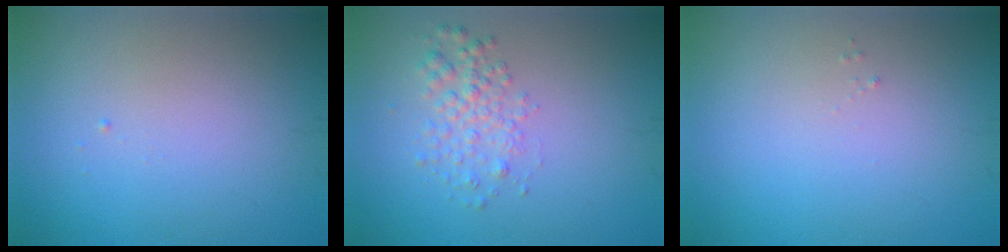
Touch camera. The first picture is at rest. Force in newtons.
{"total": 2.4, "press": 2.4, "slide": 0.1}
{"total": 0.0}